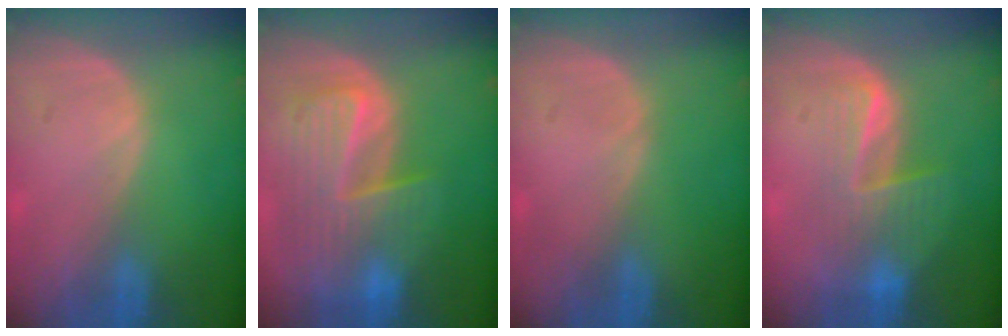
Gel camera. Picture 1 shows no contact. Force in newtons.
{"total": 10.1, "press": 8.8, "slide": 5.0}
{"total": 0.0}
{"total": 6.7, "press": 6.3, "slide": 2.2}